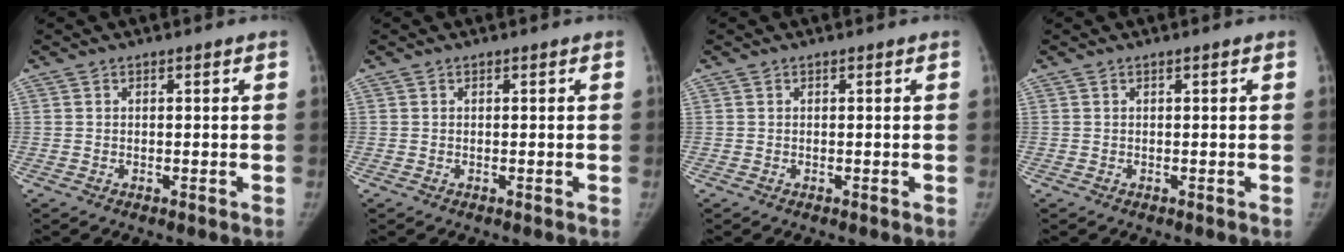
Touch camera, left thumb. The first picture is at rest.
{"total": 0.0}
{"total": 0.0}
{"total": 0.0}